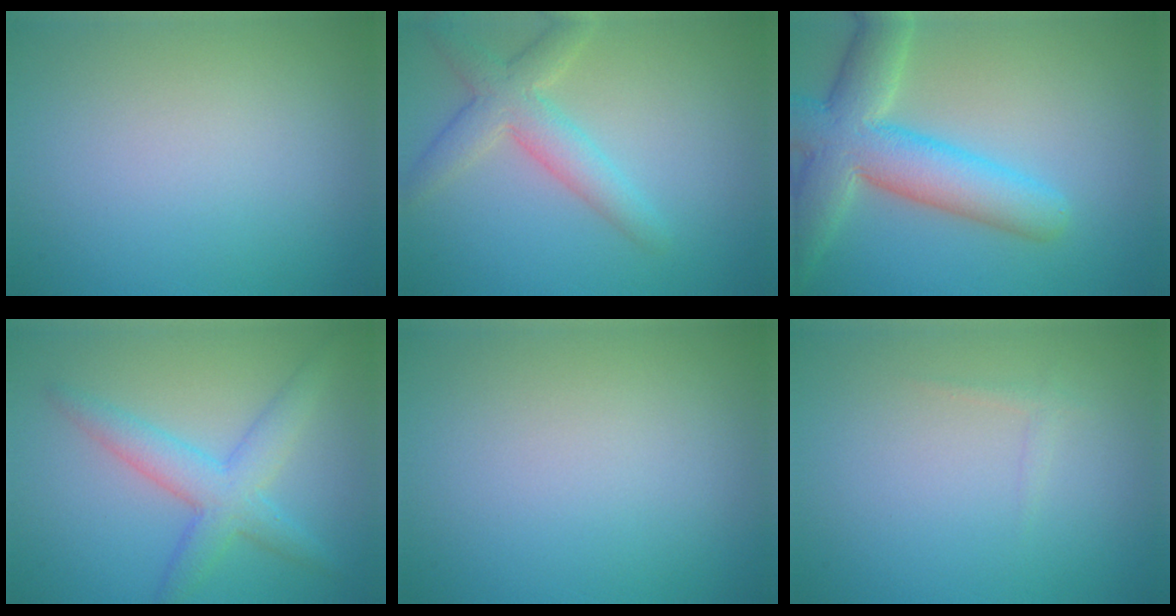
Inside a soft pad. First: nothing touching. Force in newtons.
{"total": 4.0, "press": 4.0, "slide": 0.3}
{"total": 8.3, "press": 8.3, "slide": 0.5}
{"total": 4.3, "press": 4.3, "slide": 0.1}
{"total": 0.0}
{"total": 0.7, "press": 0.7, "slide": 0.0}